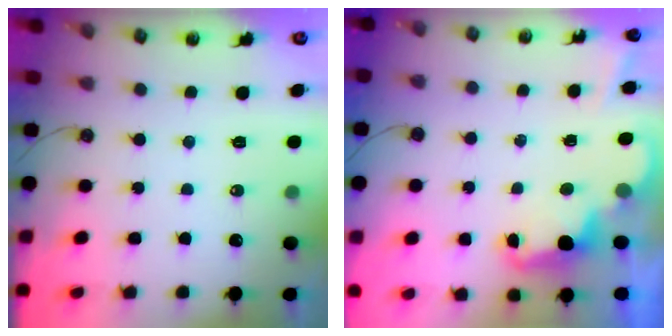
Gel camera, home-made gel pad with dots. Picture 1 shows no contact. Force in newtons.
{"total": 2.5, "press": 2.4, "slide": 0.6}